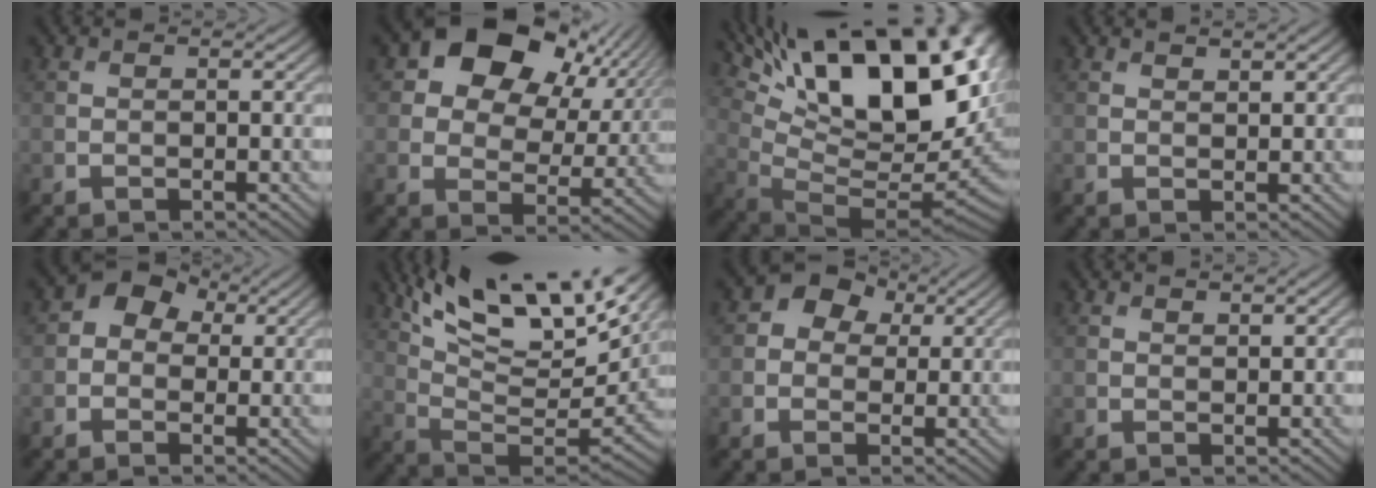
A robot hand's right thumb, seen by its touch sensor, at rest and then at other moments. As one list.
[{"total": 14.6, "force": [6.7, 9.6, 8.8], "torque": [-0.136, 0.011, 0.110]}, {"total": 20.9, "force": [9.5, 7.8, 16.9], "torque": [-0.246, 0.032, 0.170]}, {"total": 1.5, "force": [1.3, 0.2, 0.8], "torque": [-0.018, -0.001, 0.023]}, {"total": 4.7, "force": [1.0, 3.7, 2.6], "torque": [-0.041, 0.004, 0.006]}, {"total": 16.9, "force": [10.5, 4.7, 12.4], "torque": [-0.243, 0.001, 0.191]}, {"total": 5.3, "force": [1.8, 4.2, 2.8], "torque": [-0.053, 0.005, 0.014]}, {"total": 1.2, "force": [1.0, 0.2, 0.6], "torque": [-0.015, -0.002, 0.017]}]